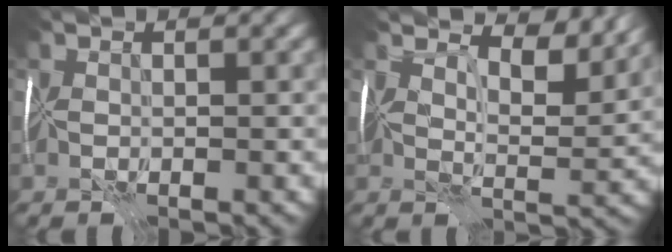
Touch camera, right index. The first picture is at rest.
{"total": 6.3, "force": [5.2, 1.6, 3.2], "torque": [-0.063, 0.001, 0.069]}